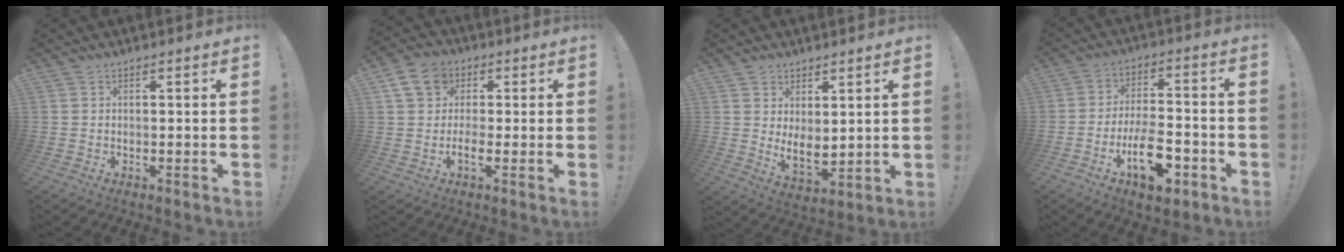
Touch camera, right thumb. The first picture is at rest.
{"total": 9.4, "force": [0.8, 7.2, 6.0], "torque": [-0.104, 0.003, 0.019]}
{"total": 6.9, "force": [3.3, 4.0, 4.6], "torque": [-0.059, -0.031, 0.069]}
{"total": 14.4, "force": [-6.1, 6.7, 11.2], "torque": [-0.175, 0.032, -0.096]}